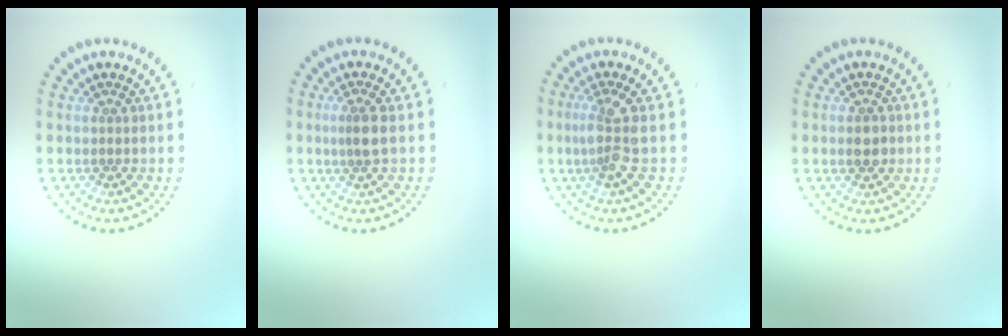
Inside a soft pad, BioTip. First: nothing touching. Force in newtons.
{"total": 1.9, "press": 1.6, "slide": 1.0}
{"total": 3.0, "press": 2.3, "slide": 1.9}
{"total": 1.8, "press": 1.8, "slide": 0.2}